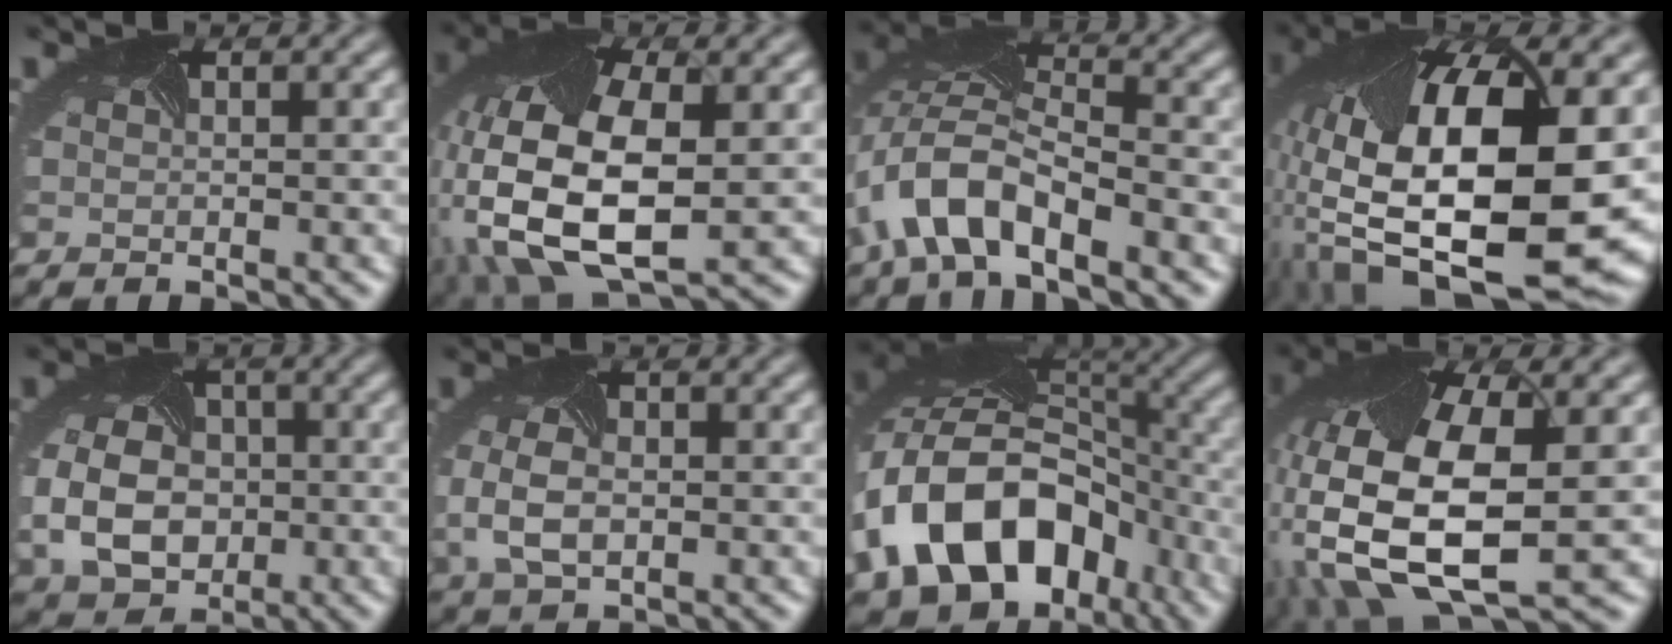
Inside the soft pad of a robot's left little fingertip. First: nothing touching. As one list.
[{"total": 14.2, "force": [-1.2, 8.0, 11.8], "torque": [-0.270, -0.033, -0.002]}, {"total": 8.2, "force": [-5.0, 3.0, 5.7], "torque": [-0.127, 0.005, -0.093]}, {"total": 19.2, "force": [0.0, 9.5, 16.7], "torque": [-0.352, -0.061, 0.031]}, {"total": 6.7, "force": [-1.7, 5.0, 4.1], "torque": [-0.103, -0.017, -0.025]}, {"total": 4.0, "force": [-0.9, 2.5, 3.0], "torque": [-0.089, -0.012, -0.009]}, {"total": 14.9, "force": [-5.6, 10.5, 9.0], "torque": [-0.181, -0.019, -0.087]}, {"total": 14.9, "force": [-2.1, 7.2, 12.9], "torque": [-0.297, -0.025, -0.028]}]